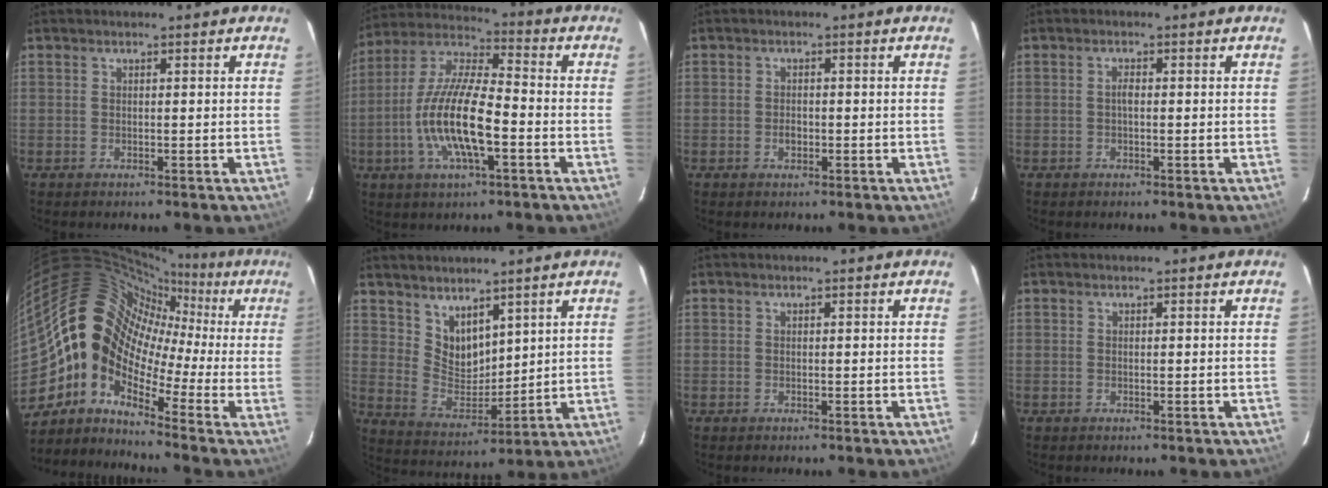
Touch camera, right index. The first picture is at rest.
{"total": 15.5, "force": [-4.4, 4.4, 14.2], "torque": [-0.286, -0.006, -0.088]}
{"total": 1.5, "force": [-0.5, 1.1, 0.9], "torque": [-0.016, 0.003, -0.008]}
{"total": 1.0, "force": [-0.2, 0.4, 0.9], "torque": [-0.018, 0.005, -0.004]}
{"total": 15.0, "force": [-2.3, 11.2, 9.6], "torque": [-0.149, 0.026, -0.076]}
{"total": 8.0, "force": [5.6, 4.5, 3.5], "torque": [-0.057, -0.003, 0.122]}
{"total": 0.0}
{"total": 0.0}